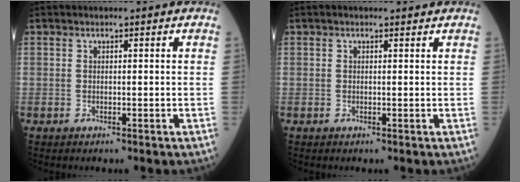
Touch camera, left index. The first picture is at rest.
{"total": 1.8, "force": [1.6, 0.4, 0.6], "torque": [-0.006, 0.010, 0.020]}